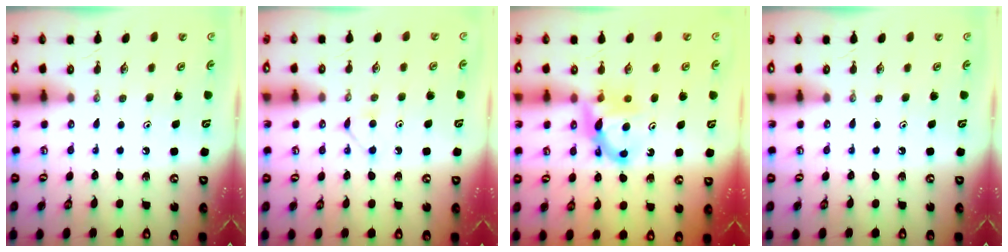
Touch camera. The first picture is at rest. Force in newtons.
{"total": 4.3, "press": 4.3, "slide": 0.5}
{"total": 7.9, "press": 7.8, "slide": 0.5}
{"total": 0.0}